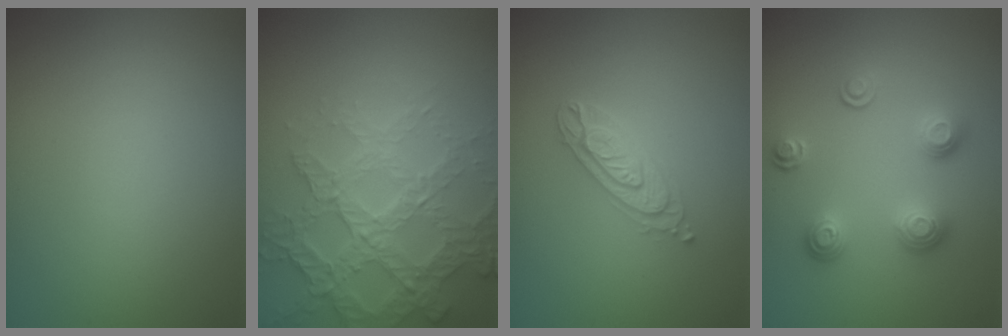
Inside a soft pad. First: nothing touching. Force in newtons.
{"total": 6.4, "press": 5.1, "slide": 3.8}
{"total": 2.6, "press": 2.5, "slide": 0.5}
{"total": 3.5, "press": 2.7, "slide": 2.1}